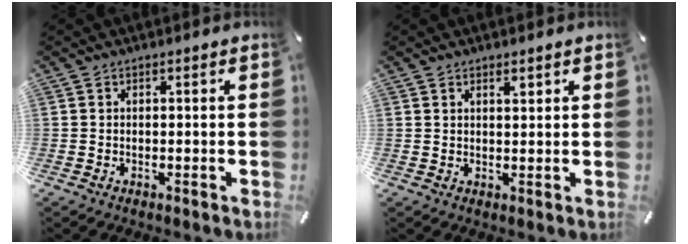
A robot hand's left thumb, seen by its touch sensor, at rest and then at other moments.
{"total": 1.6, "force": [1.3, 0.4, 0.8], "torque": [-0.009, -0.005, 0.022]}